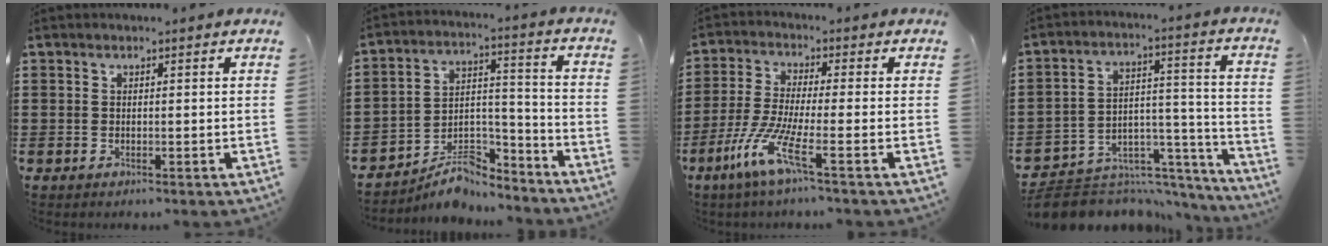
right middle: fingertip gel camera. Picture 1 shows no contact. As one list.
[{"total": 8.3, "force": [-7.6, 2.8, 1.7], "torque": [-0.024, 0.025, -0.146]}, {"total": 7.9, "force": [-4.0, 0.6, 6.8], "torque": [-0.166, -0.018, -0.083]}, {"total": 7.5, "force": [-6.7, 3.1, 1.4], "torque": [-0.023, 0.017, -0.123]}]